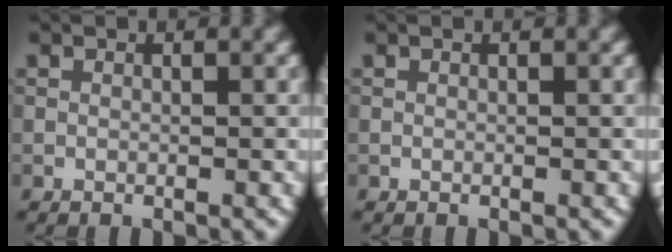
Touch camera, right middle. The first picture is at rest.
{"total": 0.0}